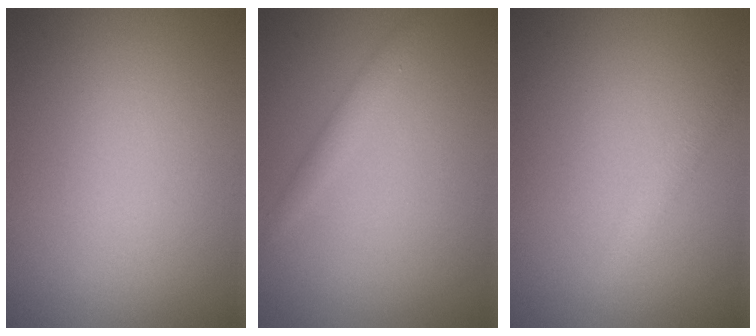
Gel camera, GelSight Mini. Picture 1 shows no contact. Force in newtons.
{"total": 1.3, "press": 1.3, "slide": 0.0}
{"total": 1.2, "press": 1.2, "slide": 0.0}